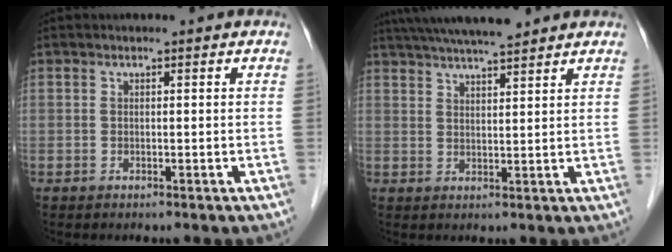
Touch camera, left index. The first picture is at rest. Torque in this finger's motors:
{"motor_torque": [0.29, -0.47, 0.38, 0.07]}